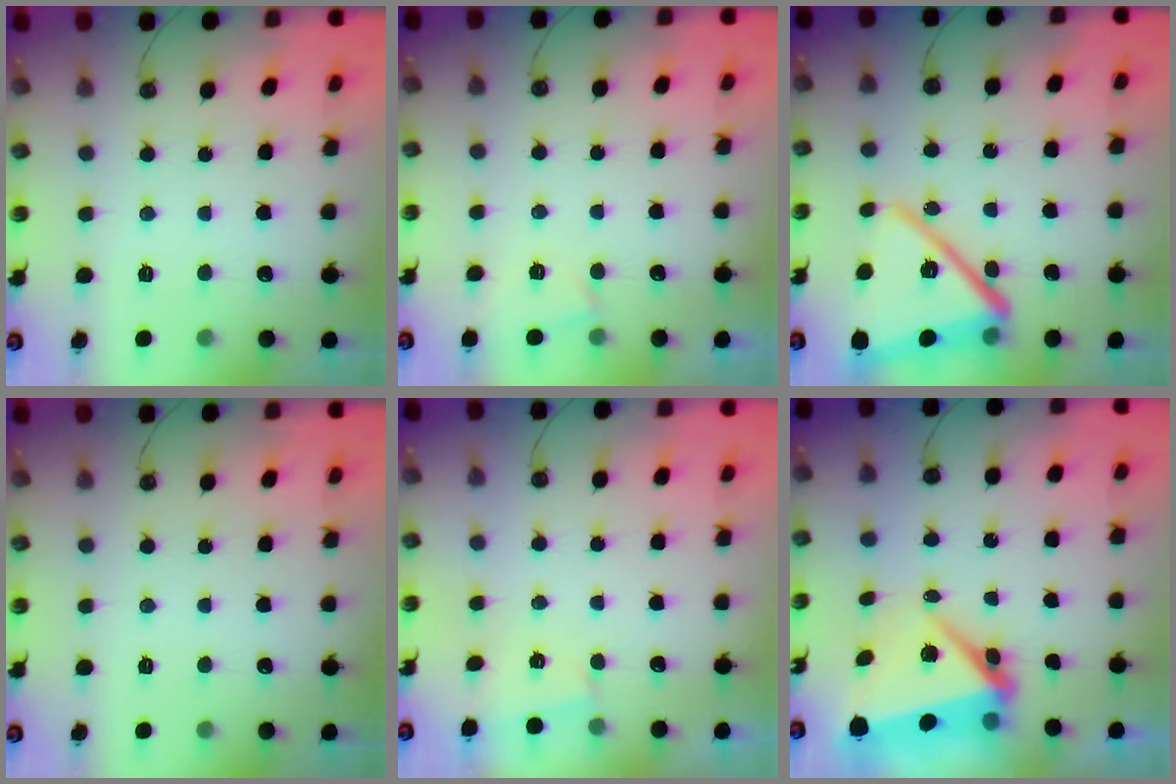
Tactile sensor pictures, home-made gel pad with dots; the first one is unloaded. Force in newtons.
{"total": 2.5, "press": 2.5, "slide": 0.4}
{"total": 20.5, "press": 20.4, "slide": 1.4}
{"total": 0.0}
{"total": 1.1, "press": 1.0, "slide": 0.3}
{"total": 7.8, "press": 7.7, "slide": 1.4}